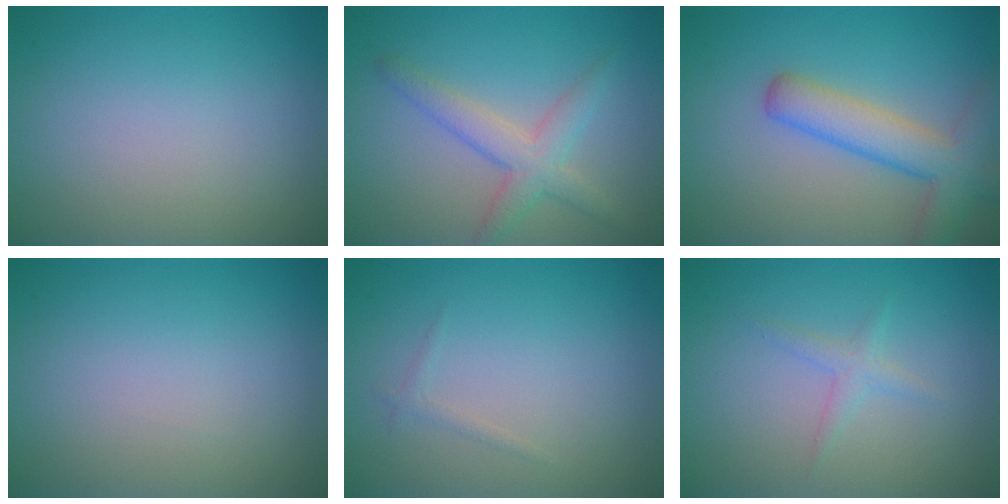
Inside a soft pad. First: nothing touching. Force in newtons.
{"total": 3.6, "press": 3.6, "slide": 0.3}
{"total": 5.3, "press": 5.3, "slide": 0.4}
{"total": 0.0}
{"total": 0.7, "press": 0.7, "slide": 0.0}
{"total": 1.3, "press": 1.3, "slide": 0.0}